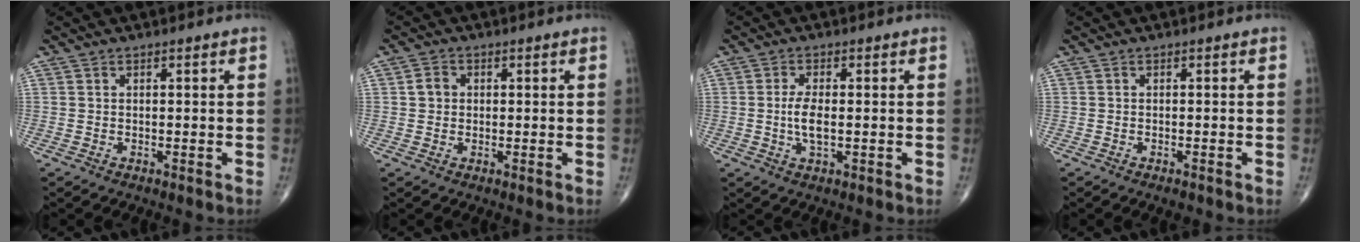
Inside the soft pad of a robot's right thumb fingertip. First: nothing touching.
{"total": 2.5, "force": [0.3, 2.2, 1.1], "torque": [-0.011, 0.005, 0.002]}
{"total": 4.3, "force": [-0.3, 1.6, 4.0], "torque": [-0.081, -0.004, -0.008]}
{"total": 1.2, "force": [-0.8, 0.3, 0.8], "torque": [-0.014, 0.000, -0.012]}